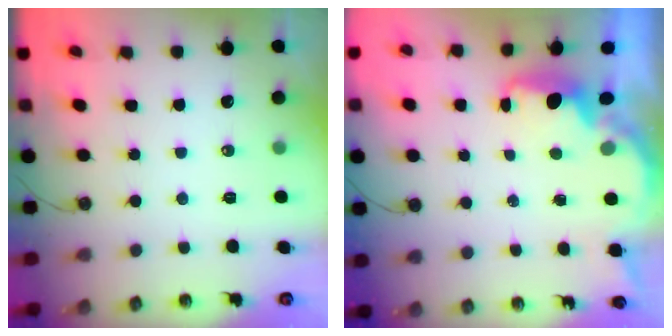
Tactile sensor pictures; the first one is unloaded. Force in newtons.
{"total": 2.2, "press": 2.1, "slide": 0.7}